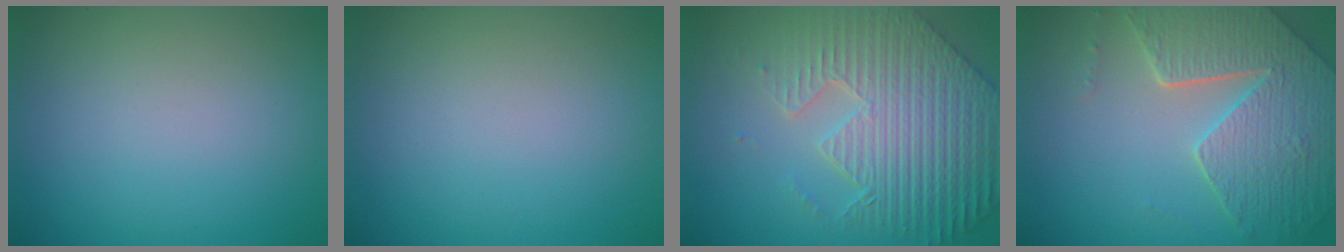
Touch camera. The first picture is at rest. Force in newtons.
{"total": 0.0}
{"total": 8.8, "press": 6.5, "slide": 6.0}
{"total": 7.3, "press": 5.5, "slide": 4.7}